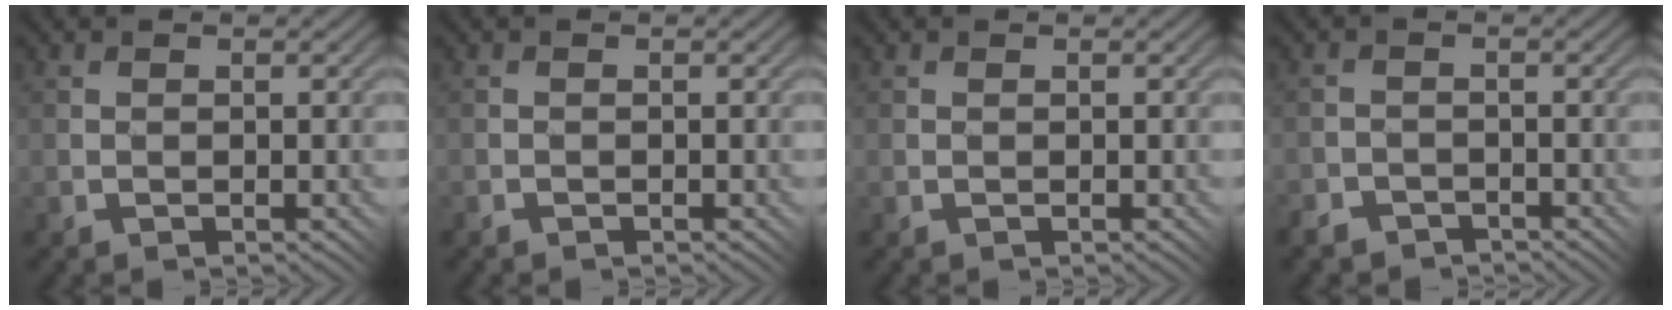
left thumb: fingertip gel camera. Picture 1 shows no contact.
{"total": 0.5, "force": [-0.5, 0.1, -0.1], "torque": [0.002, 0.001, -0.011]}
{"total": 0.0}
{"total": 2.7, "force": [-2.4, 1.2, 0.2], "torque": [-0.003, 0.009, -0.047]}